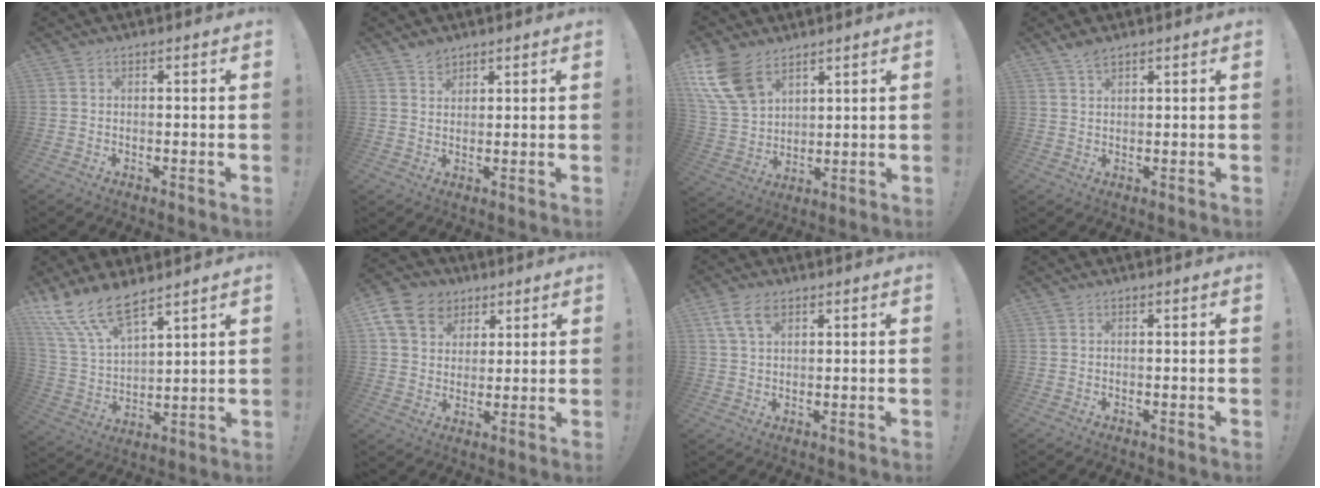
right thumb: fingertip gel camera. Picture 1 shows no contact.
{"total": 3.0, "force": [2.6, 1.3, 0.7], "torque": [0.006, -0.020, 0.045]}
{"total": 13.9, "force": [8.1, 8.5, 7.4], "torque": [-0.151, -0.040, 0.161]}
{"total": 3.0, "force": [2.4, 0.7, 1.6], "torque": [-0.021, -0.013, 0.040]}
{"total": 14.8, "force": [11.5, 5.2, 7.7], "torque": [-0.160, -0.073, 0.217]}
{"total": 12.7, "force": [5.9, 9.9, 5.2], "torque": [-0.074, -0.032, 0.120]}
{"total": 6.6, "force": [3.6, 3.4, 4.4], "torque": [-0.074, -0.008, 0.068]}
{"total": 0.0}